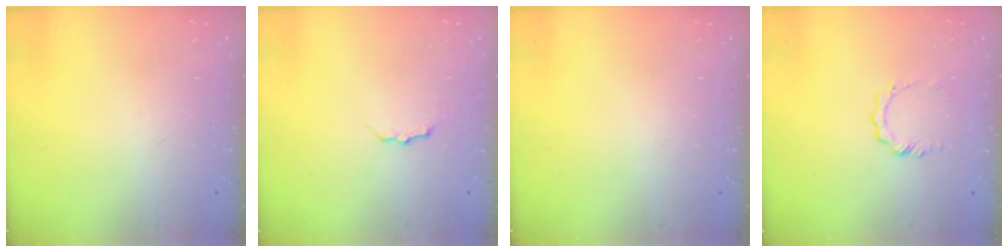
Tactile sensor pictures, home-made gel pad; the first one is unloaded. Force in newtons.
{"total": 3.5, "press": 3.5, "slide": 0.4}
{"total": 0.0}
{"total": 3.9, "press": 3.9, "slide": 0.5}